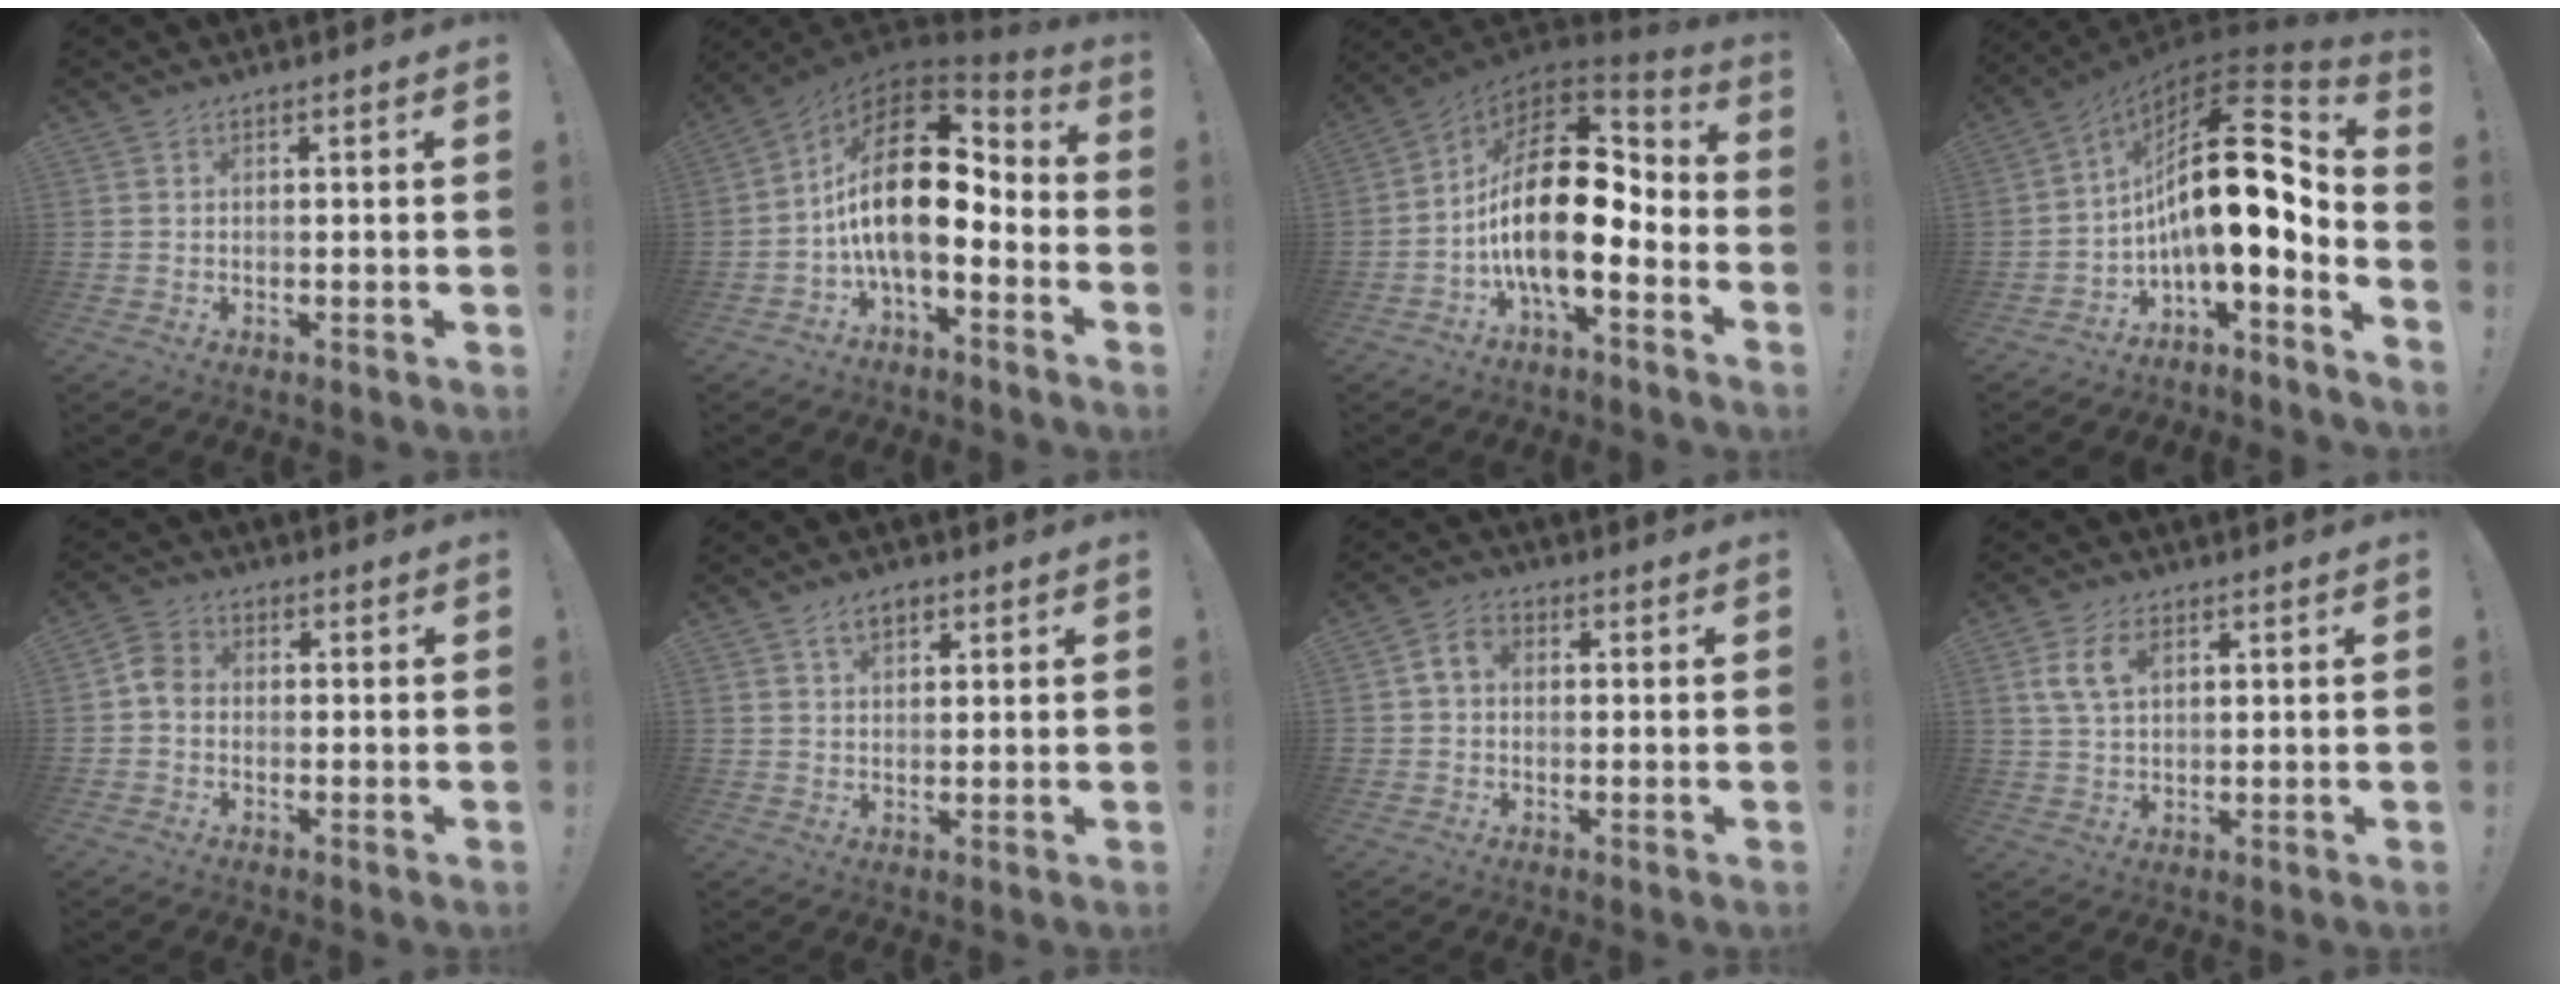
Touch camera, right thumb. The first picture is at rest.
{"total": 21.3, "force": [2.1, 10.1, 18.6], "torque": [-0.338, -0.004, 0.040]}
{"total": 23.3, "force": [-0.9, 11.0, 20.5], "torque": [-0.381, 0.011, -0.009]}
{"total": 21.7, "force": [3.5, 8.0, 19.8], "torque": [-0.337, -0.033, 0.054]}
{"total": 5.0, "force": [-1.1, 3.9, 3.0], "torque": [-0.055, 0.022, -0.016]}
{"total": 4.5, "force": [2.4, 2.6, 2.8], "torque": [-0.045, -0.001, 0.042]}
{"total": 4.7, "force": [0.4, 3.5, 3.1], "torque": [-0.053, 0.012, 0.011]}
{"total": 7.6, "force": [2.6, 4.6, 5.4], "torque": [-0.098, 0.003, 0.050]}